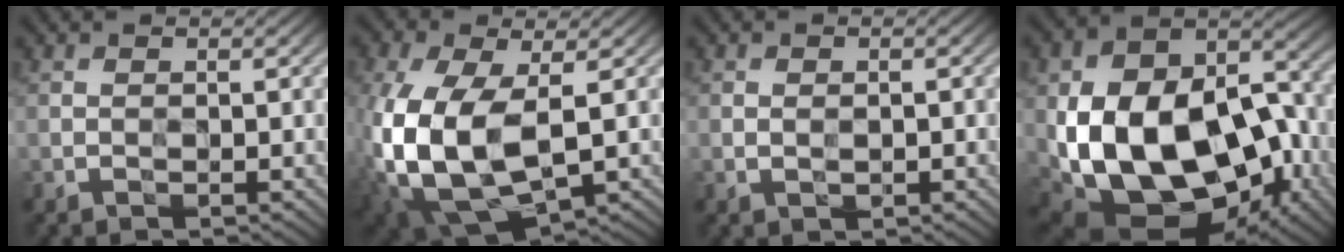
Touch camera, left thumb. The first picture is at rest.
{"total": 15.1, "force": [-1.8, 8.9, 12.0], "torque": [-0.307, -0.037, -0.017]}
{"total": 1.0, "force": [-0.1, 0.6, 0.8], "torque": [-0.012, 0.000, -0.002]}
{"total": 21.2, "force": [-4.7, 14.2, 15.0], "torque": [-0.315, -0.048, -0.044]}